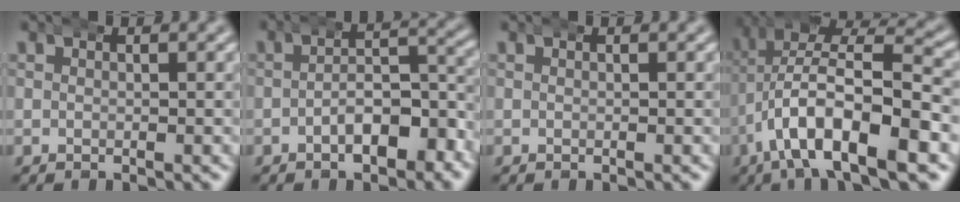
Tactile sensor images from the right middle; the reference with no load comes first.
{"total": 4.8, "force": [-3.2, 1.8, 3.1], "torque": [-0.026, 0.000, -0.052]}
{"total": 0.0}
{"total": 10.1, "force": [-2.1, 5.2, 8.3], "torque": [-0.156, -0.014, -0.029]}